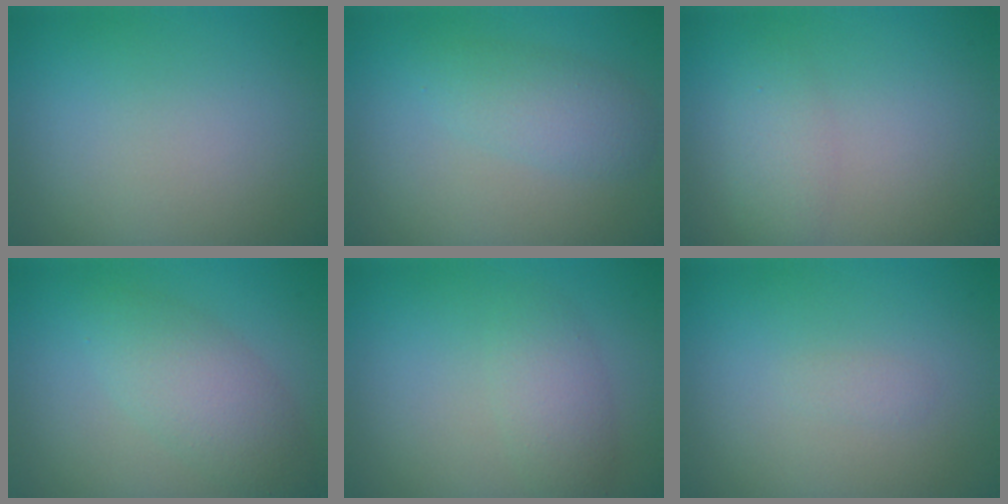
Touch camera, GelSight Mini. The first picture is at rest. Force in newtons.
{"total": 2.7, "press": 2.7, "slide": 0.1}
{"total": 1.9, "press": 1.9, "slide": 0.1}
{"total": 3.8, "press": 3.7, "slide": 0.3}
{"total": 2.4, "press": 2.4, "slide": 0.1}
{"total": 0.5, "press": 0.5, "slide": 0.0}